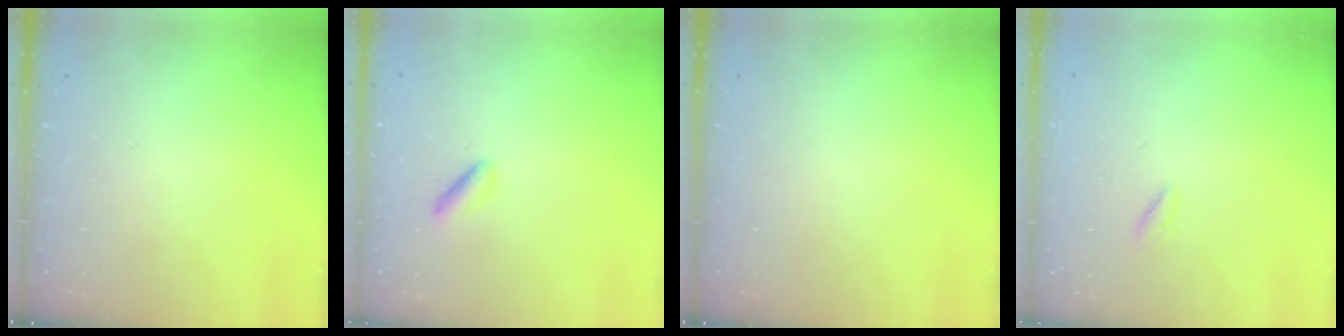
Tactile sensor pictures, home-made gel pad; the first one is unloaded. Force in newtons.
{"total": 1.8, "press": 1.6, "slide": 0.8}
{"total": 0.0}
{"total": 1.1, "press": 0.8, "slide": 0.6}